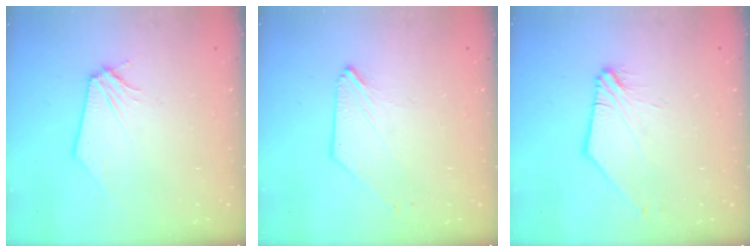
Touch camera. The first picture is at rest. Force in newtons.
{"total": 1.7, "press": 1.6, "slide": 0.3}
{"total": 2.0, "press": 1.9, "slide": 0.4}